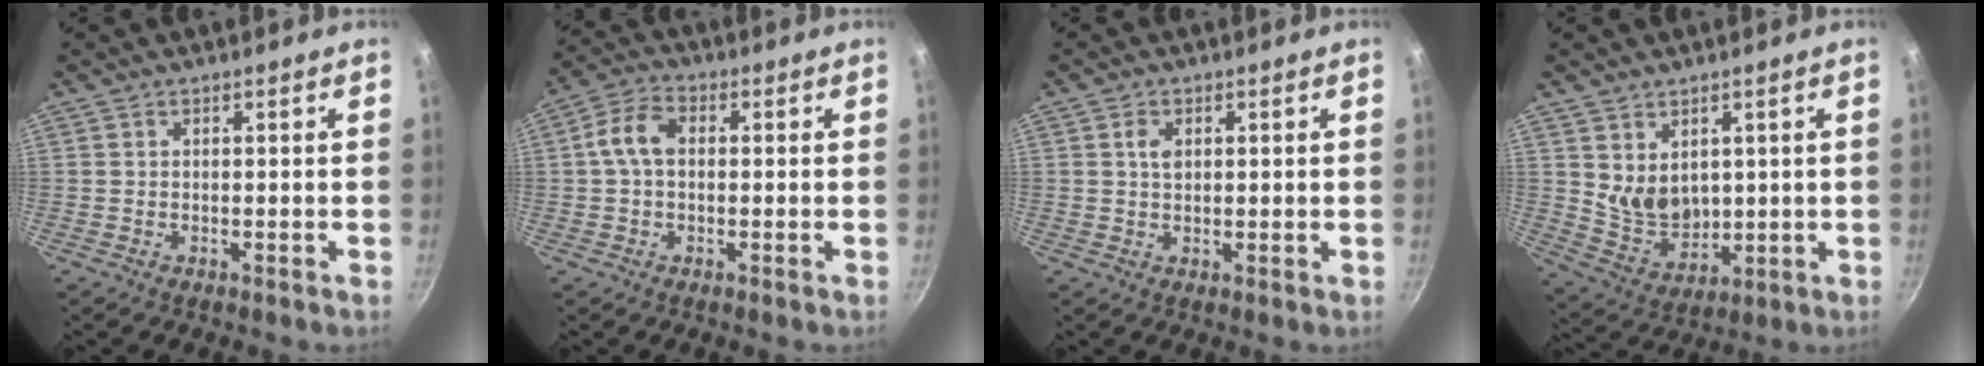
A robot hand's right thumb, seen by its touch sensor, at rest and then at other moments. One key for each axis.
{"total": 6.7, "fx": 0.6, "fy": 4.4, "fz": 5.0, "tx": -0.099, "ty": 0.023, "tz": -0.001}
{"total": 2.4, "fx": 0.8, "fy": 1.6, "fz": 1.7, "tx": -0.025, "ty": -0.001, "tz": 0.014}
{"total": 7.8, "fx": 2.4, "fy": 5.9, "fz": 4.6, "tx": -0.058, "ty": -0.031, "tz": 0.064}